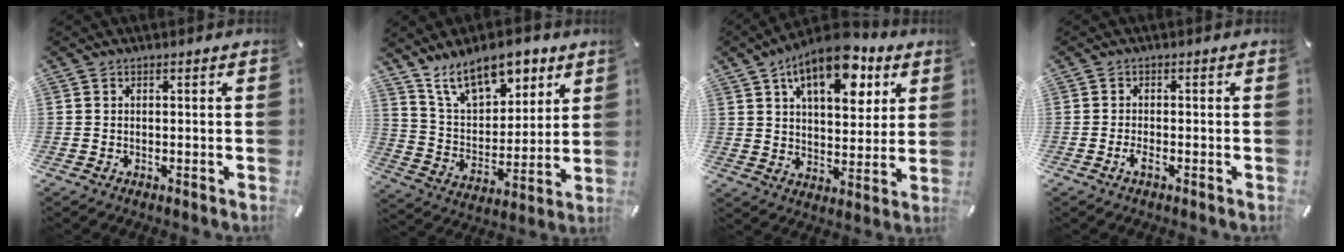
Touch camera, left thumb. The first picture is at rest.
{"total": 15.2, "force": [10.5, 8.0, 7.5], "torque": [-0.133, -0.053, 0.190]}
{"total": 15.6, "force": [8.3, 8.2, 10.3], "torque": [-0.147, -0.031, 0.139]}
{"total": 1.8, "force": [-0.9, 0.5, 1.4], "torque": [-0.032, -0.002, -0.019]}